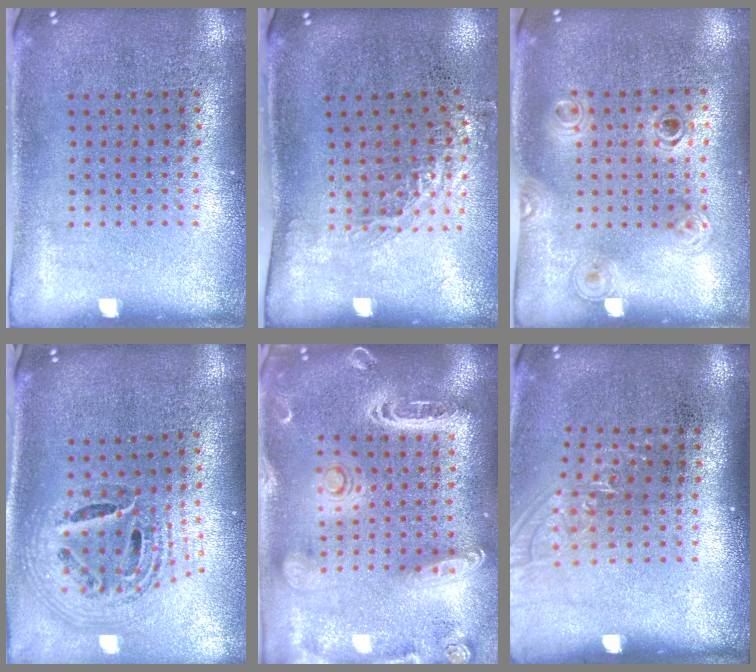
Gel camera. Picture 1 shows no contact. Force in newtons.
{"total": 1.2, "press": 1.0, "slide": 0.8}
{"total": 1.2, "press": 1.1, "slide": 0.5}
{"total": 1.8, "press": 1.5, "slide": 1.1}
{"total": 2.8, "press": 2.4, "slide": 1.4}
{"total": 1.1, "press": 1.0, "slide": 0.5}